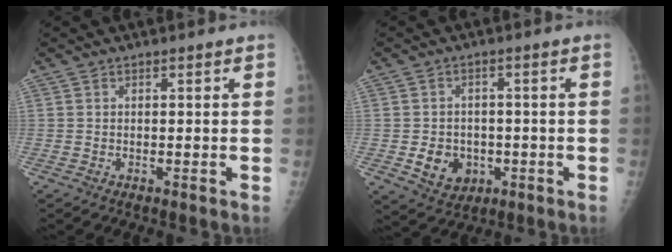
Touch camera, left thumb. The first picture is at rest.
{"total": 7.1, "force": [-1.7, 5.9, 3.5], "torque": [-0.030, 0.006, -0.017]}